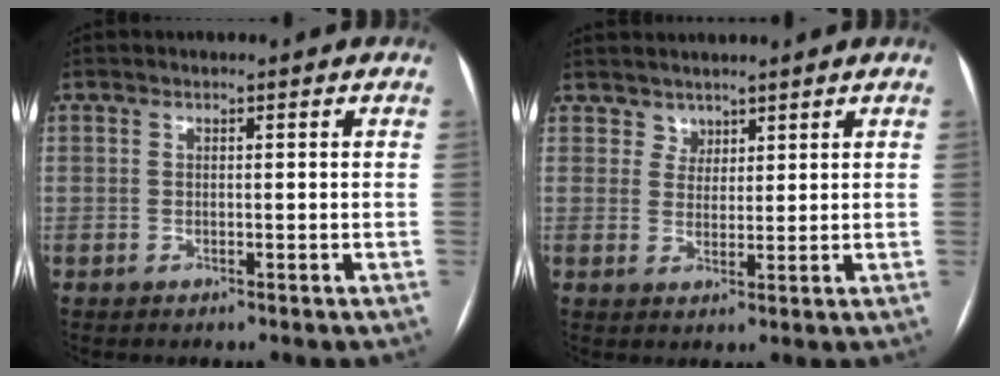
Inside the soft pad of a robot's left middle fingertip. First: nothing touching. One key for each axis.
{"total": 2.7, "fx": 2.1, "fy": 1.6, "fz": -0.4, "tx": 0.012, "ty": 0.009, "tz": 0.034}